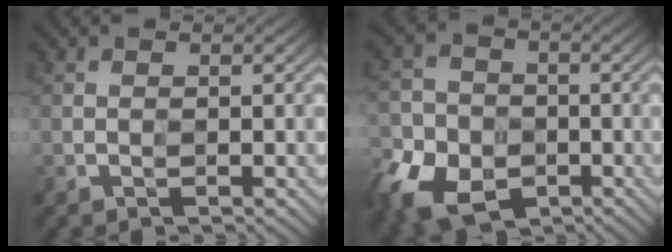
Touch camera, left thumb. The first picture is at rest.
{"total": 9.0, "force": [-4.5, 6.5, 4.2], "torque": [-0.110, -0.030, -0.096]}